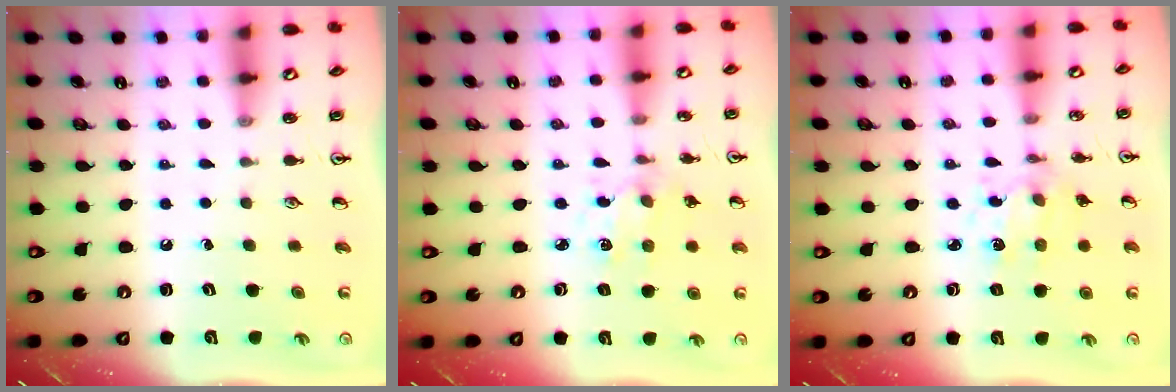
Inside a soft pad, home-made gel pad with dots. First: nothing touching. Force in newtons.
{"total": 1.9, "press": 1.9, "slide": 0.2}
{"total": 3.8, "press": 3.6, "slide": 1.2}